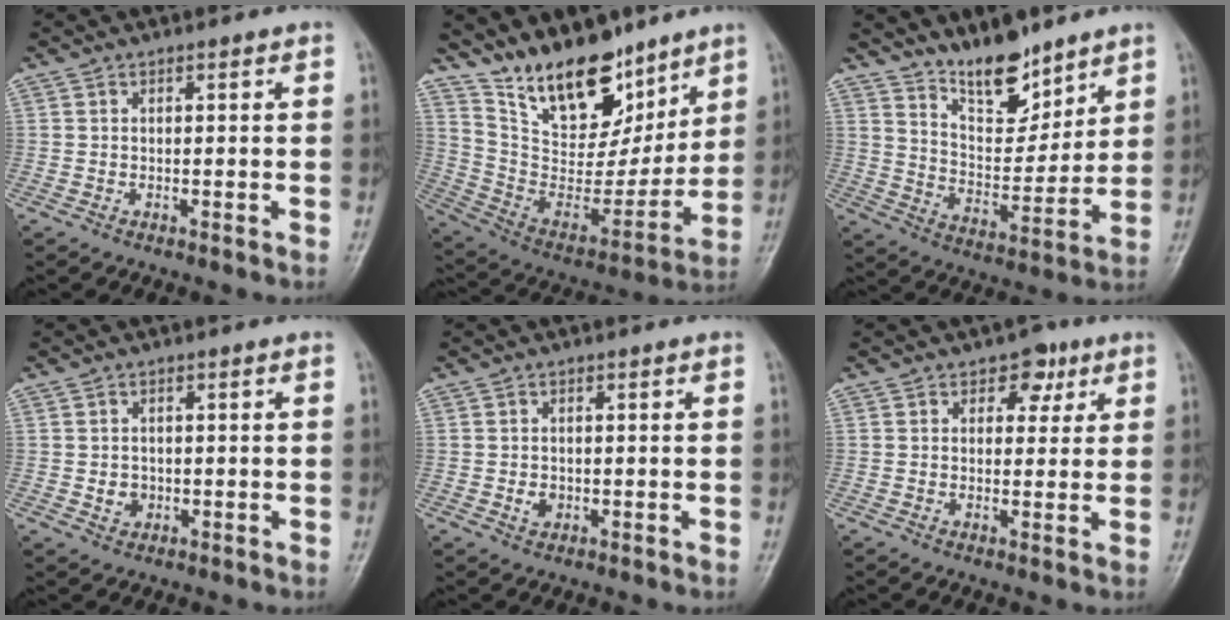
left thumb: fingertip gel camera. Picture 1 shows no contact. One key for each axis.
{"total": 20.0, "fx": 14.4, "fy": 9.5, "fz": 10.1, "tx": -0.117, "ty": -0.080, "tz": 0.259}
{"total": 11.5, "fx": 9.1, "fy": 4.5, "fz": 5.5, "tx": -0.063, "ty": -0.077, "tz": 0.168}
{"total": 2.7, "fx": -0.4, "fy": 2.4, "fz": 1.2, "tx": -0.007, "ty": 0.003, "tz": -0.001}
{"total": 2.2, "fx": -0.4, "fy": 1.8, "fz": 1.1, "tx": -0.011, "ty": 0.002, "tz": -0.004}
{"total": 4.8, "fx": 2.3, "fy": 3.4, "fz": 2.5, "tx": -0.002, "ty": -0.006, "tz": 0.026}